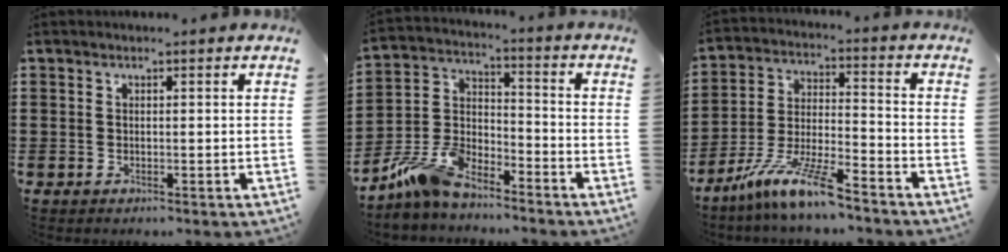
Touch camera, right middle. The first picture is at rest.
{"total": 10.3, "force": [-8.5, 3.3, 4.8], "torque": [-0.113, 0.018, -0.168]}
{"total": 10.1, "force": [-8.2, 0.4, 5.8], "torque": [-0.121, 0.004, -0.163]}